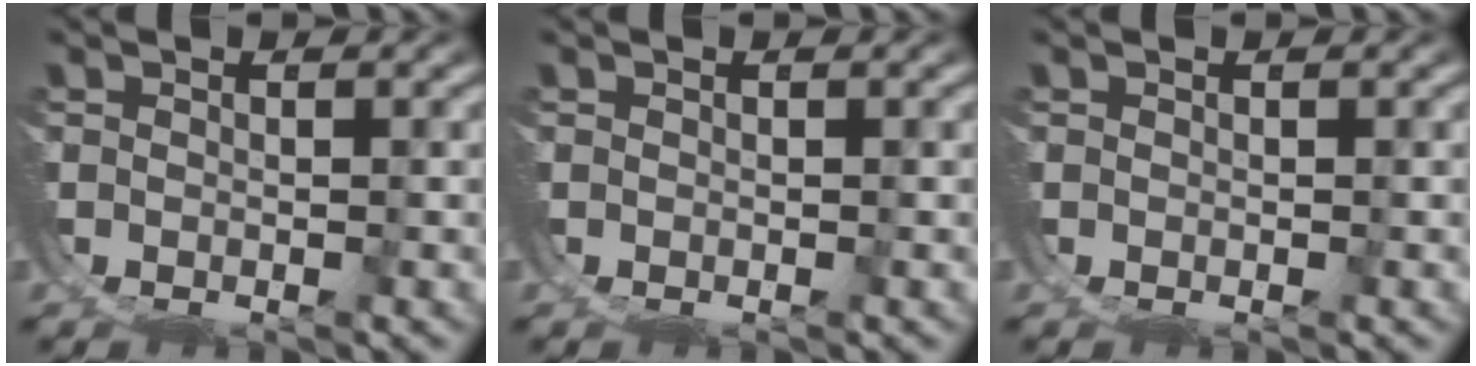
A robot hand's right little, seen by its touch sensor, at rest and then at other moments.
{"total": 0.0}
{"total": 0.0}